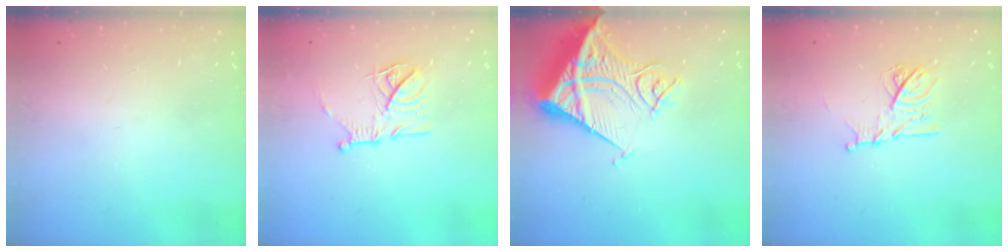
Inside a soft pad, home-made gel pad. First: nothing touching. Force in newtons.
{"total": 14.9, "press": 14.8, "slide": 1.4}
{"total": 16.9, "press": 16.7, "slide": 2.3}
{"total": 11.7, "press": 11.7, "slide": 0.1}